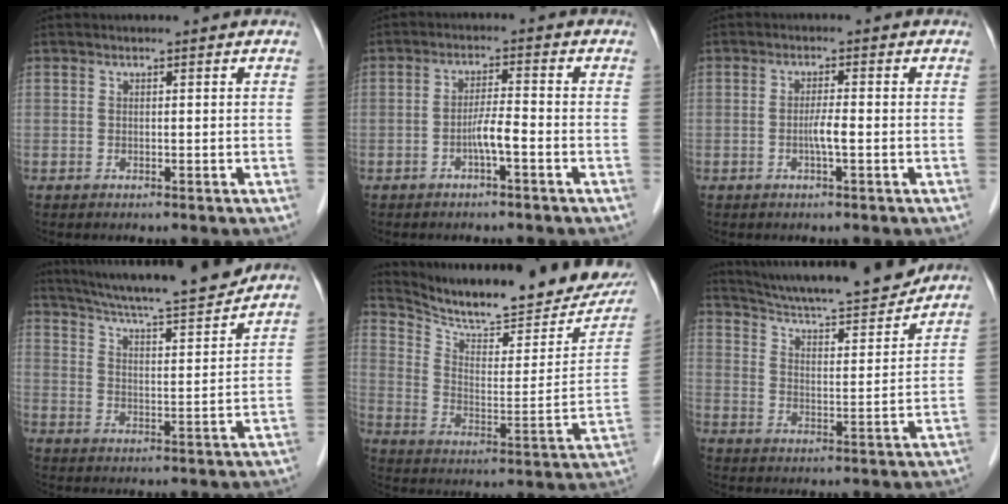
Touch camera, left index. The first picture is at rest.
{"total": 3.4, "force": [-1.6, 0.1, 3.0], "torque": [-0.057, 0.003, -0.031]}
{"total": 2.4, "force": [-0.7, 0.0, 2.3], "torque": [-0.043, 0.000, -0.014]}
{"total": 16.9, "force": [15.3, 0.2, 7.2], "torque": [-0.120, -0.003, 0.228]}
{"total": 23.5, "force": [21.0, 4.4, 9.6], "torque": [-0.150, -0.049, 0.288]}
{"total": 18.6, "force": [17.1, 1.7, 7.0], "torque": [-0.115, -0.001, 0.254]}